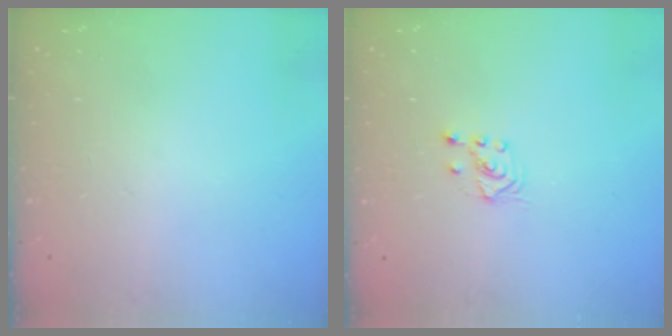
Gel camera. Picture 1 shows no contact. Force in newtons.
{"total": 2.1, "press": 2.0, "slide": 0.8}